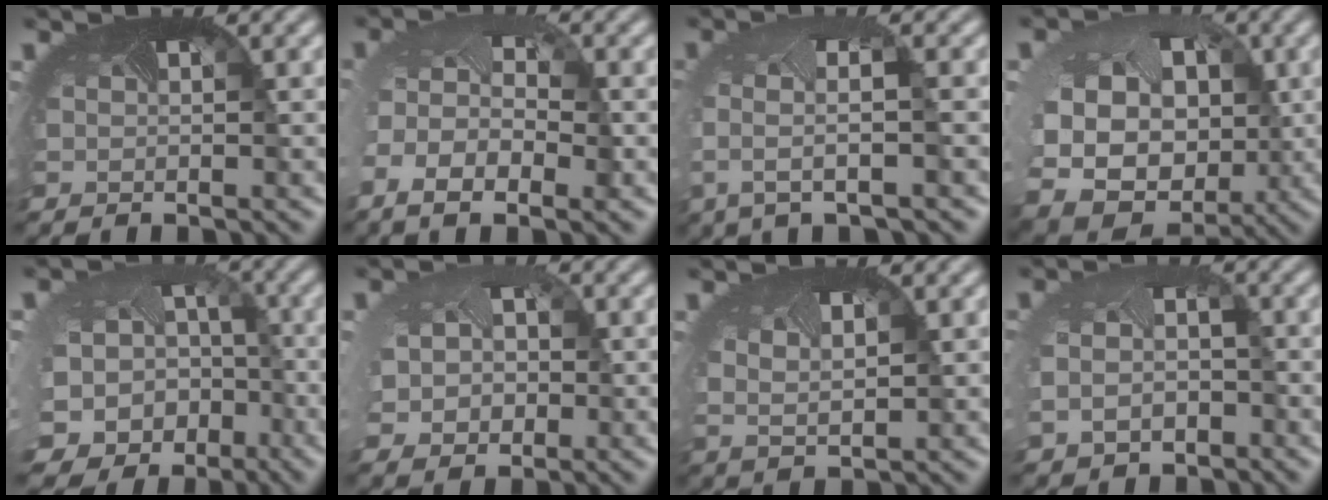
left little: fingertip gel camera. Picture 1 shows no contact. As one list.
[{"total": 5.5, "force": [-2.1, 2.9, 4.2], "torque": [-0.100, -0.023, -0.038]}, {"total": 2.5, "force": [-0.4, 0.1, 2.4], "torque": [-0.057, -0.005, -0.014]}, {"total": 15.6, "force": [0.1, 12.8, 9.0], "torque": [-0.190, -0.045, 0.005]}, {"total": 15.9, "force": [-7.2, 13.0, 5.6], "torque": [-0.149, -0.071, -0.100]}, {"total": 5.5, "force": [-0.1, 4.4, 3.2], "torque": [-0.071, -0.017, 0.006]}, {"total": 1.4, "force": [0.8, 0.5, 1.0], "torque": [-0.034, -0.010, 0.017]}, {"total": 4.0, "force": [-1.3, 3.0, 2.3], "torque": [-0.058, -0.031, -0.011]}]